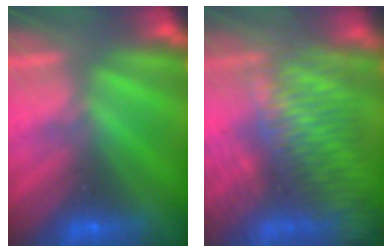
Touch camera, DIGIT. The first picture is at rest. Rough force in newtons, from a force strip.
{"total": 8.4}